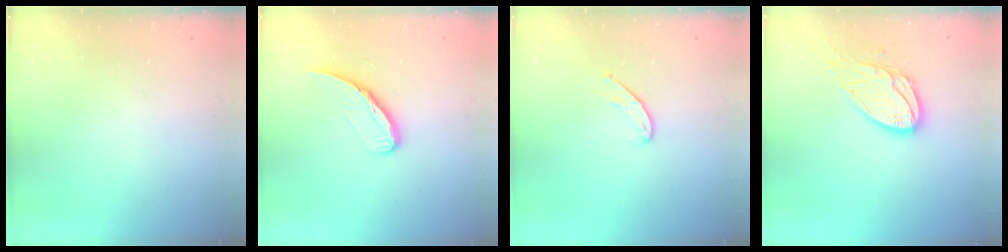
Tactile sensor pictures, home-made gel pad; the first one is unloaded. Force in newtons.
{"total": 10.3, "press": 10.3, "slide": 0.5}
{"total": 6.5, "press": 6.4, "slide": 0.6}
{"total": 12.4, "press": 12.3, "slide": 0.9}